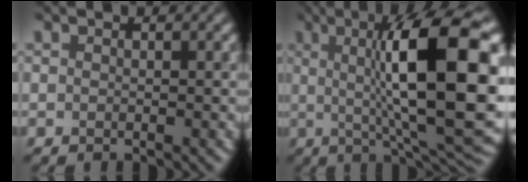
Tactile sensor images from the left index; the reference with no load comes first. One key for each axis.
{"total": 14.5, "fx": 2.1, "fy": 3.4, "fz": 13.9, "tx": -0.183, "ty": 0.003, "tz": 0.029}